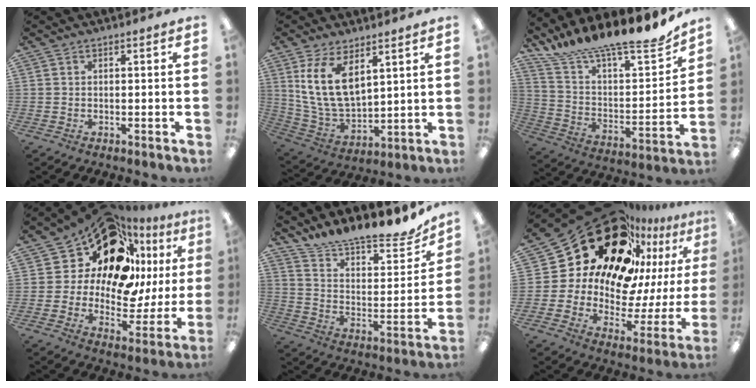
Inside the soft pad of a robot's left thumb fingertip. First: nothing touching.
{"total": 13.3, "force": [6.5, 6.8, 9.4], "torque": [-0.209, -0.023, 0.120]}
{"total": 16.7, "force": [15.3, 2.6, 6.2], "torque": [-0.102, -0.130, 0.254]}
{"total": 19.6, "force": [11.2, 11.9, 10.9], "torque": [-0.182, -0.088, 0.194]}
{"total": 12.9, "force": [12.2, 2.3, 3.7], "torque": [-0.070, -0.106, 0.209]}
{"total": 28.5, "force": [18.1, 16.8, 14.3], "torque": [-0.217, -0.145, 0.343]}